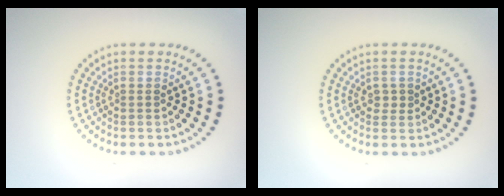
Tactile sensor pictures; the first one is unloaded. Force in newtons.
{"total": 1.0, "press": 0.9, "slide": 0.3}